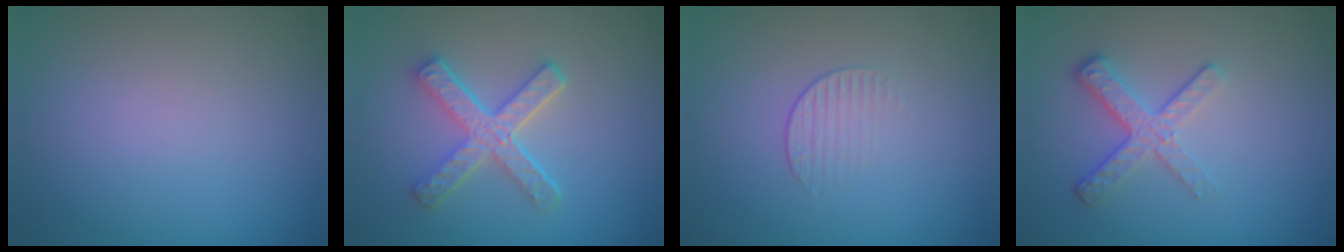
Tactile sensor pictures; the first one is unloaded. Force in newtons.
{"total": 4.2, "press": 3.4, "slide": 2.4}
{"total": 1.2, "press": 0.4, "slide": 1.2}
{"total": 3.5, "press": 2.6, "slide": 2.4}